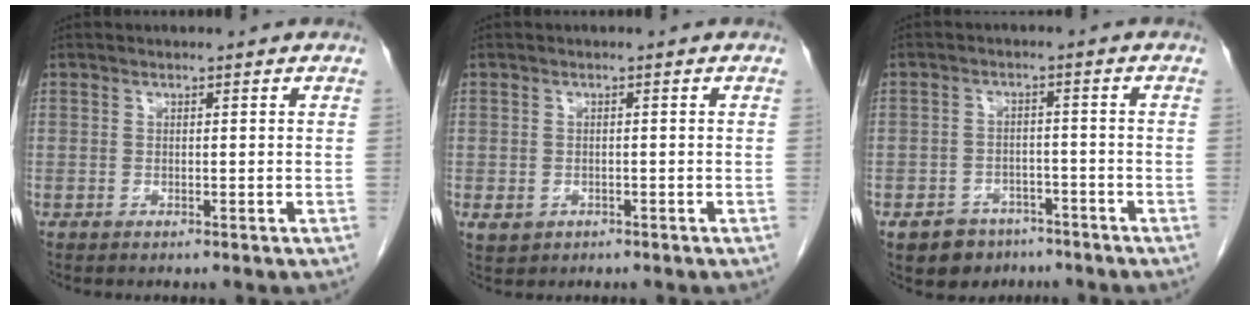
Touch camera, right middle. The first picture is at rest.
{"total": 2.1, "force": [-0.8, 1.7, 0.8], "torque": [-0.014, 0.001, -0.002]}
{"total": 5.6, "force": [-3.8, 4.0, 1.1], "torque": [-0.018, 0.009, -0.052]}